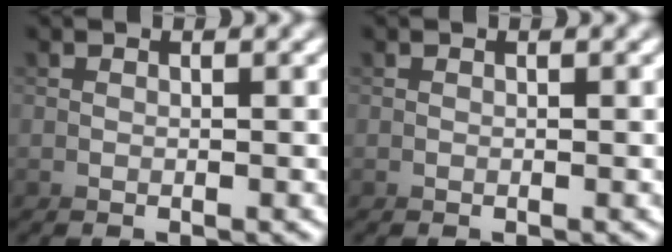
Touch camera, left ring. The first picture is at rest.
{"total": 0.0}